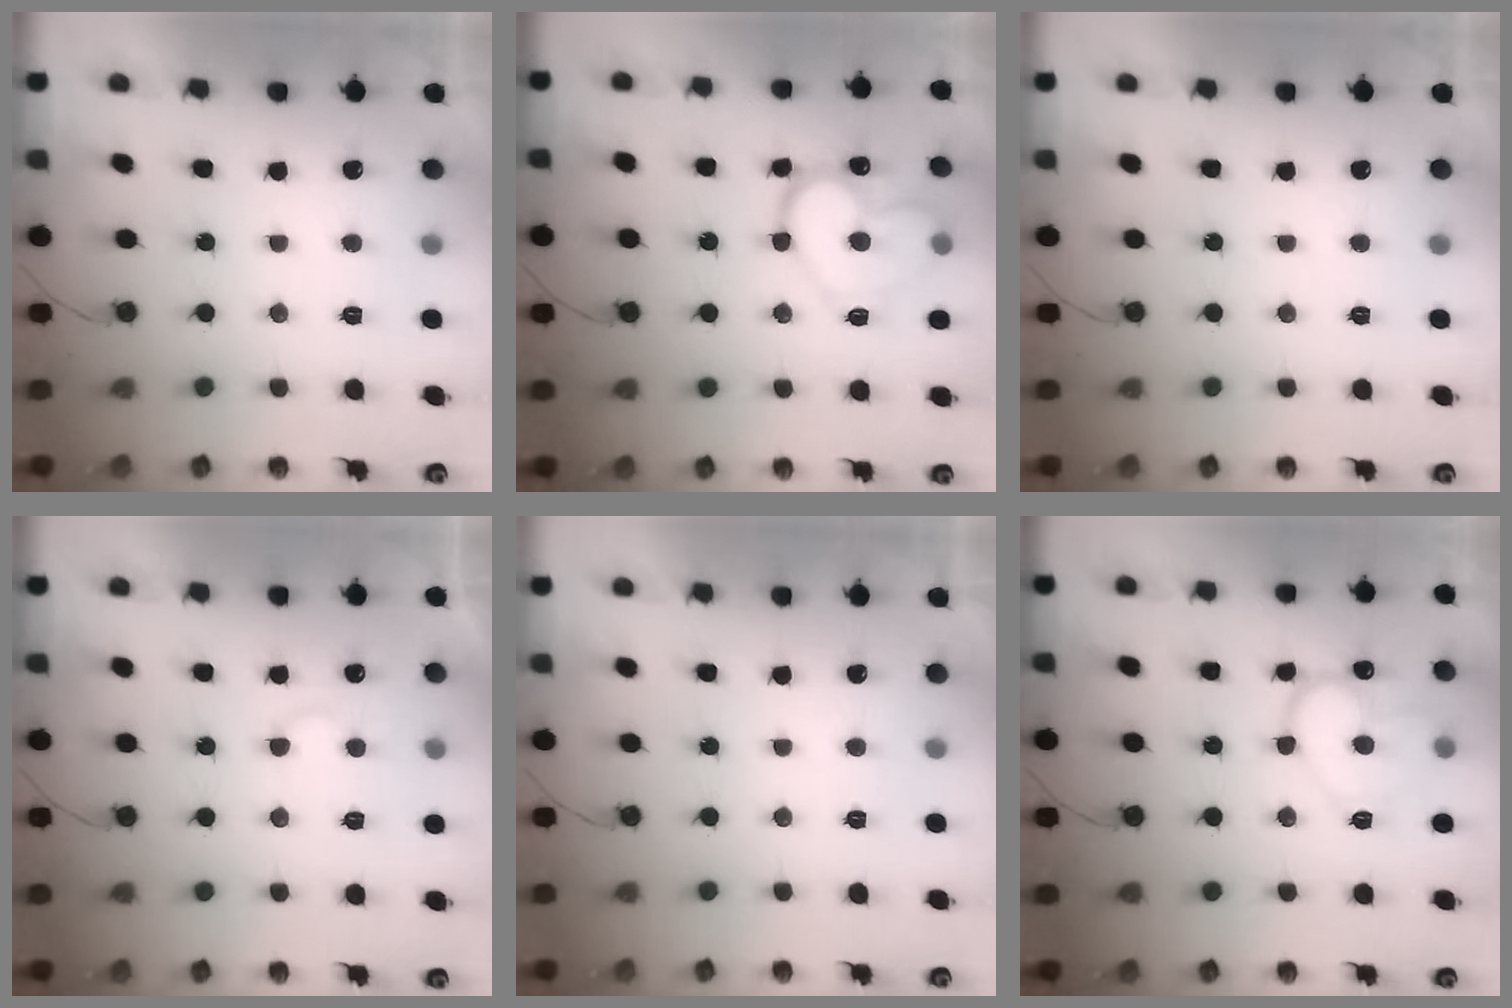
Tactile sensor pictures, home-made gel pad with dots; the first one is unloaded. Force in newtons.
{"total": 15.7, "press": 15.6, "slide": 1.8}
{"total": 0.0}
{"total": 5.1, "press": 5.1, "slide": 0.4}
{"total": 1.8, "press": 1.8, "slide": 0.1}
{"total": 13.2, "press": 13.2, "slide": 1.4}